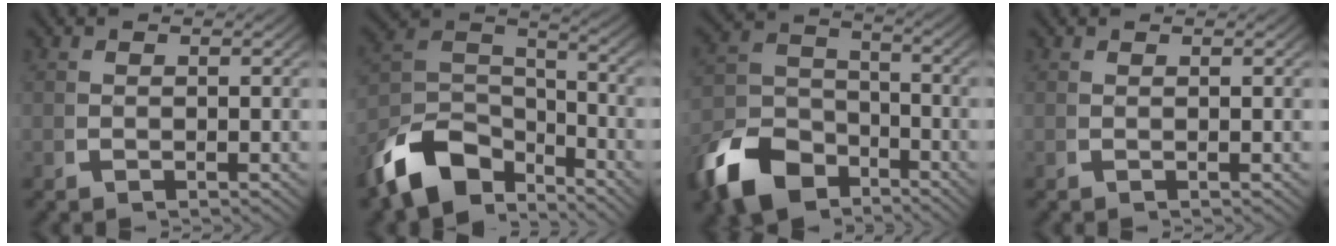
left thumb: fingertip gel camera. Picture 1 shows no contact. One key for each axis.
{"total": 11.0, "fx": -4.1, "fy": 7.2, "fz": 7.2, "tx": -0.153, "ty": -0.032, "tz": -0.060}
{"total": 11.2, "fx": -5.4, "fy": 7.9, "fz": 5.9, "tx": -0.112, "ty": -0.039, "tz": -0.081}
{"total": 0.0}